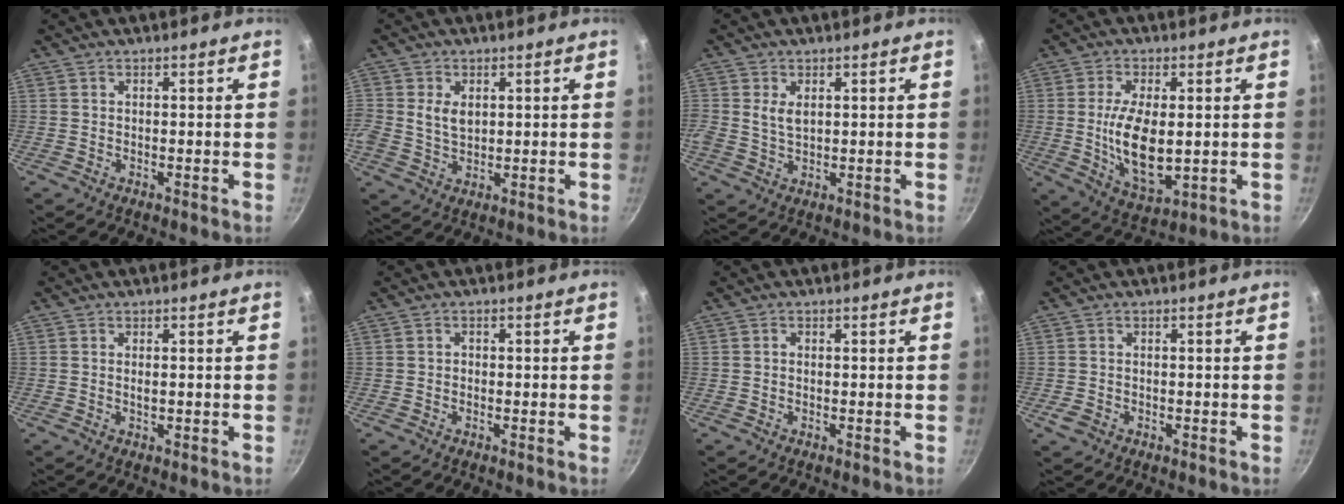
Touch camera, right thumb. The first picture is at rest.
{"total": 5.0, "force": [1.0, 3.7, 3.3], "torque": [-0.059, -0.002, 0.019]}
{"total": 3.9, "force": [1.0, 2.5, 2.8], "torque": [-0.053, -0.004, 0.022]}
{"total": 12.8, "force": [0.0, 6.0, 11.2], "torque": [-0.204, -0.013, 0.009]}
{"total": 1.1, "force": [-0.2, 0.4, 1.0], "torque": [-0.016, 0.001, -0.003]}
{"total": 0.8, "force": [-0.3, 0.7, 0.3], "torque": [-0.005, 0.003, -0.007]}
{"total": 0.5, "force": [-0.1, 0.4, 0.2], "torque": [-0.002, 0.003, -0.003]}
{"total": 2.4, "force": [-1.0, 1.7, 1.3], "torque": [-0.025, 0.003, -0.018]}